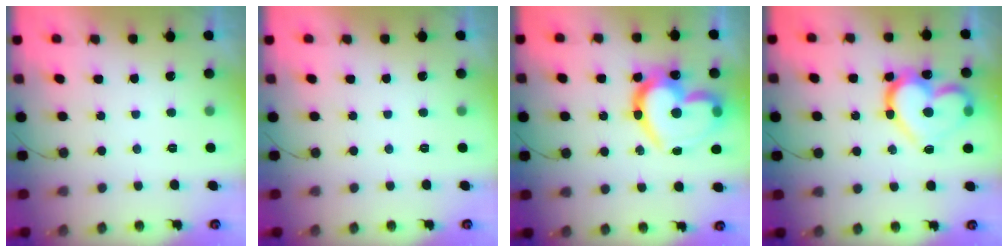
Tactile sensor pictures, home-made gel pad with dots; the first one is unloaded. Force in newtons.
{"total": 0.0}
{"total": 25.5, "press": 25.4, "slide": 2.3}
{"total": 19.3, "press": 19.2, "slide": 2.1}